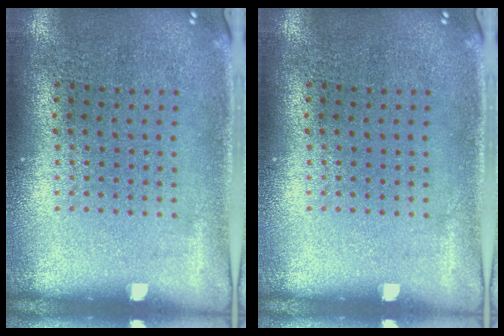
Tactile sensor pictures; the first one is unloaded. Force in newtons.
{"total": 0.0}